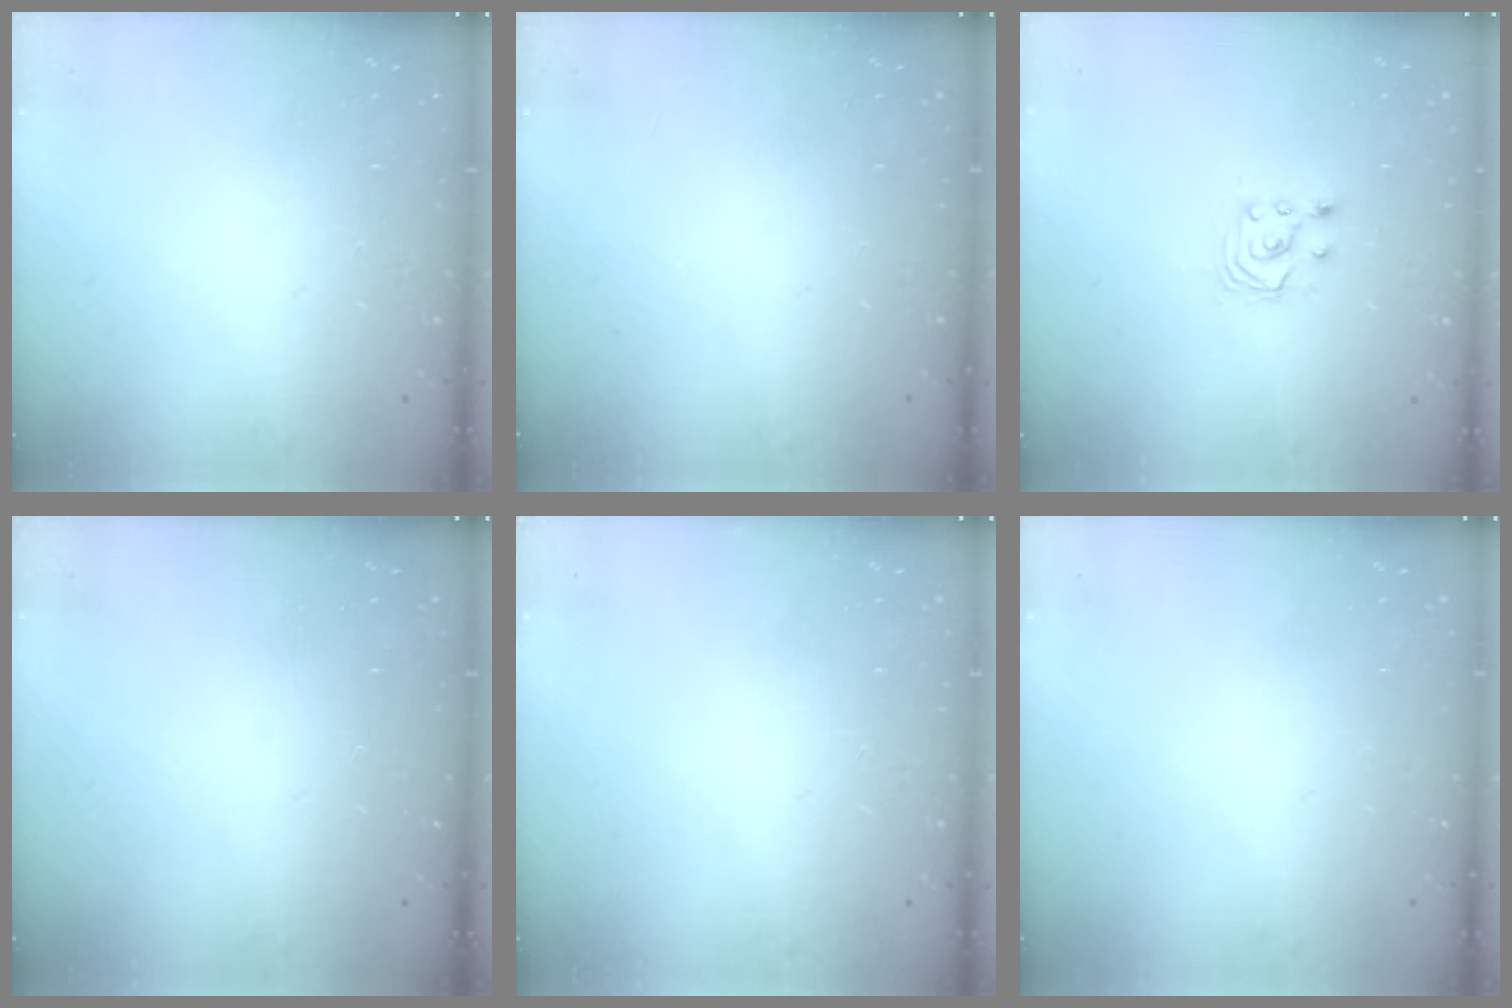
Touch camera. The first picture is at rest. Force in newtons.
{"total": 0.0}
{"total": 2.9, "press": 2.9, "slide": 0.2}
{"total": 0.0}
{"total": 0.0}
{"total": 0.0}